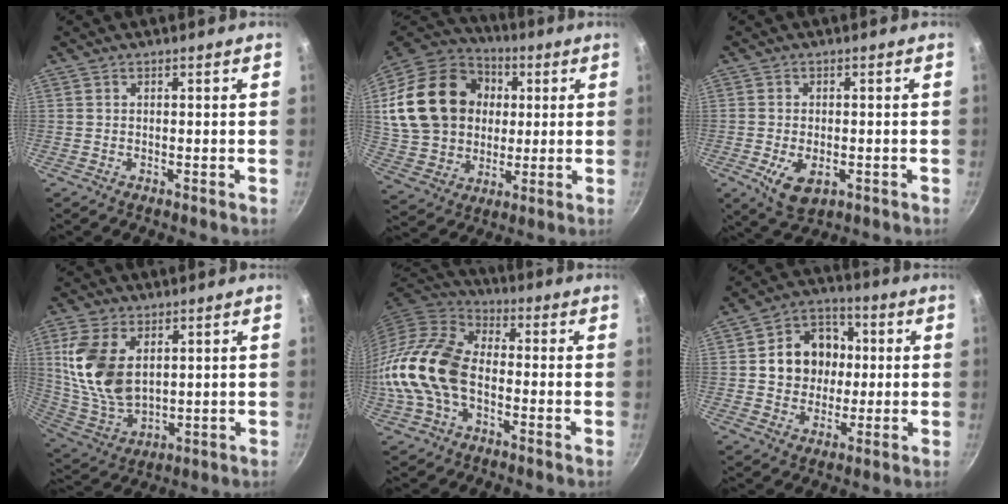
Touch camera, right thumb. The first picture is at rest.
{"total": 24.7, "force": [4.0, 19.5, 14.7], "torque": [-0.247, 0.019, 0.082]}
{"total": 6.6, "force": [-2.1, 3.8, 5.0], "torque": [-0.082, -0.006, -0.027]}
{"total": 15.2, "force": [4.2, 9.3, 11.3], "torque": [-0.212, -0.027, 0.096]}
{"total": 15.7, "force": [-2.6, 10.3, 11.6], "torque": [-0.210, 0.032, -0.066]}
{"total": 12.7, "force": [1.3, 10.9, 6.5], "torque": [-0.064, 0.015, 0.015]}